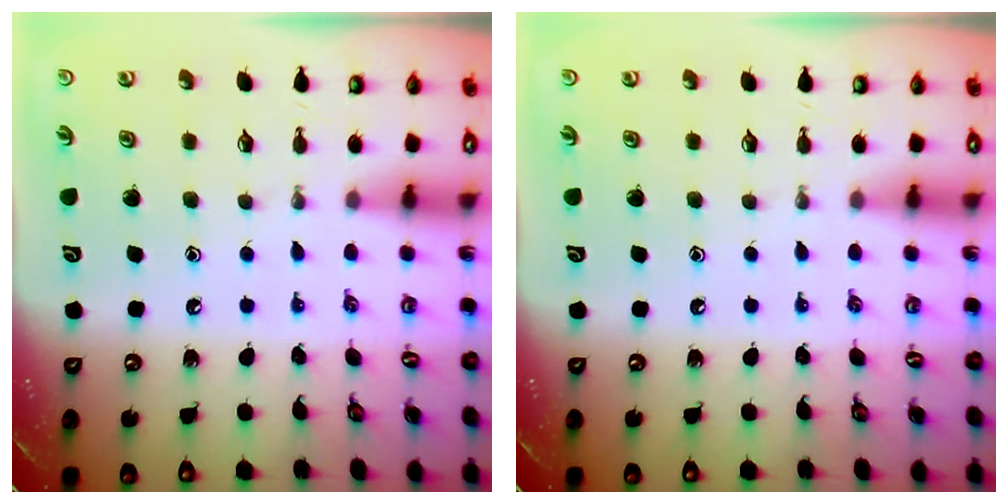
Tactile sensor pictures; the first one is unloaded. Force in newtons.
{"total": 0.0}